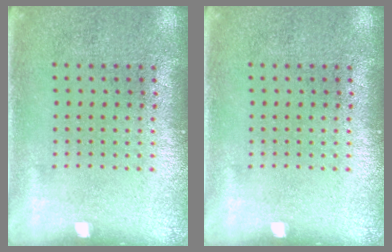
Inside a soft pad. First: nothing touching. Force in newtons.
{"total": 0.0}